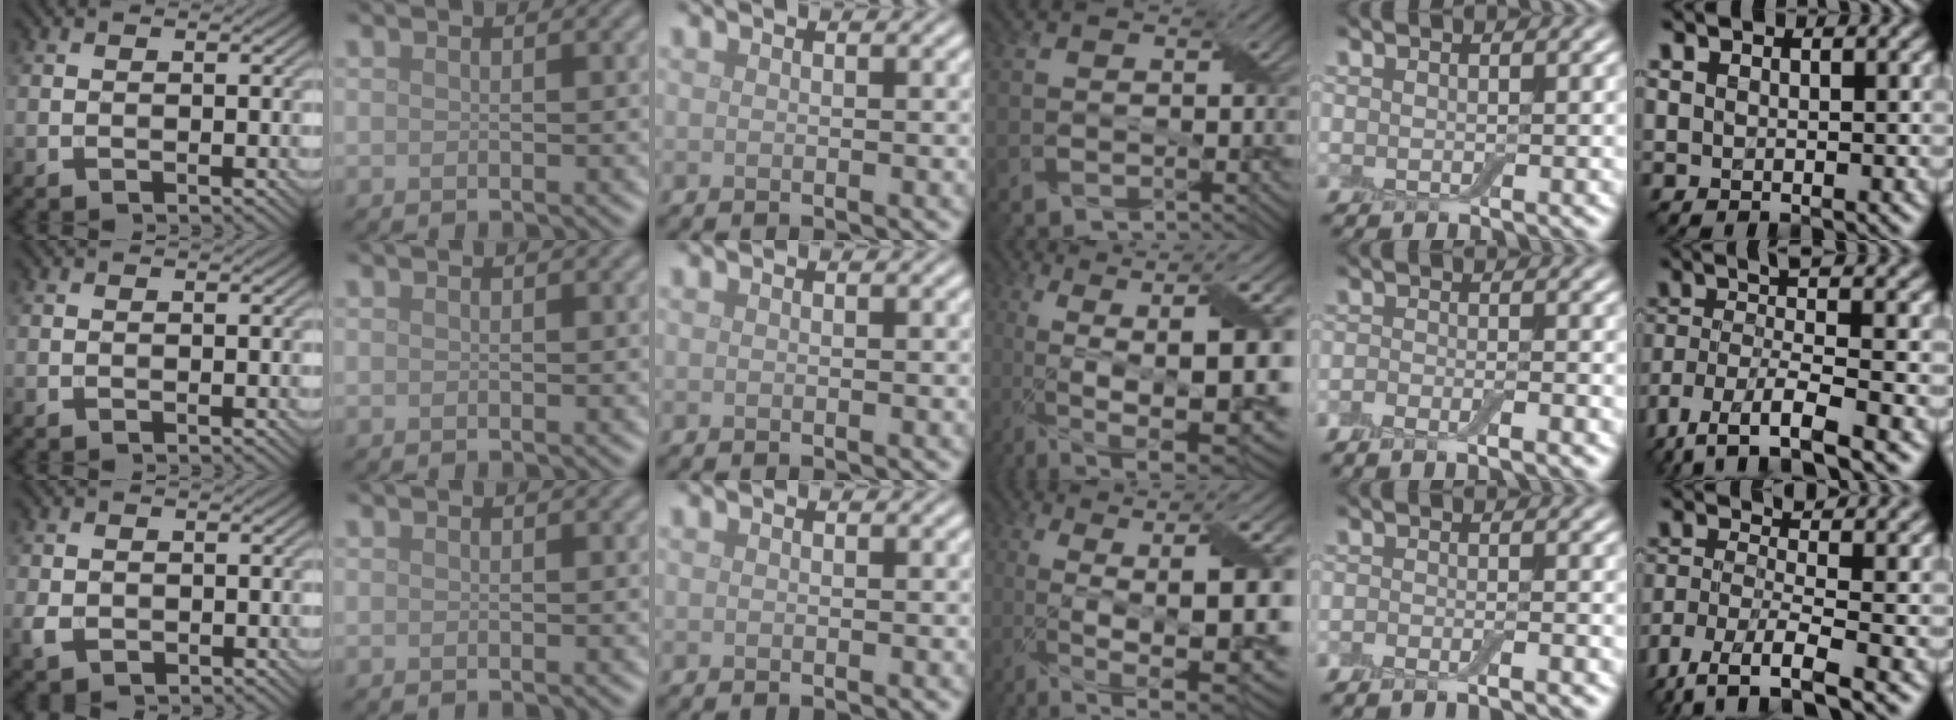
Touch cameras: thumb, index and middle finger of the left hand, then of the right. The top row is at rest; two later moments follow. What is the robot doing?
{"motion": "peel", "object": "bubble wrap"}